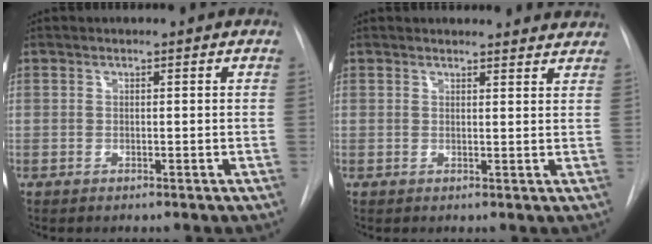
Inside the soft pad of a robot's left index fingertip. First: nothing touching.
{"total": 8.7, "force": [8.5, 1.5, 1.3], "torque": [0.003, 0.000, 0.076]}